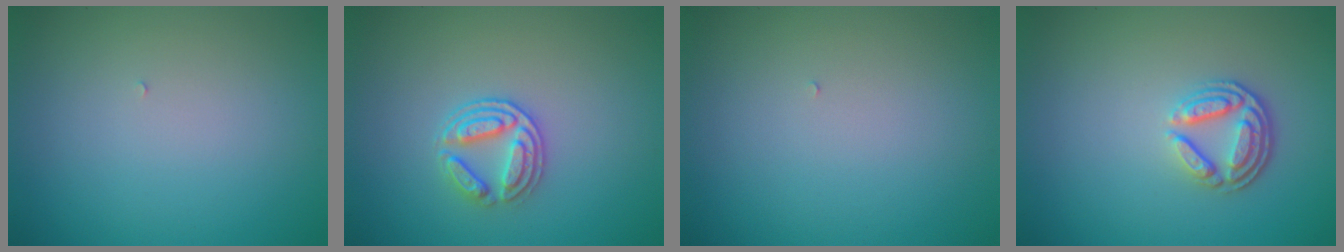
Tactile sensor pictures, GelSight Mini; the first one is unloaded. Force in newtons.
{"total": 3.0, "press": 2.7, "slide": 1.2}
{"total": 0.0}
{"total": 3.6, "press": 2.8, "slide": 2.2}